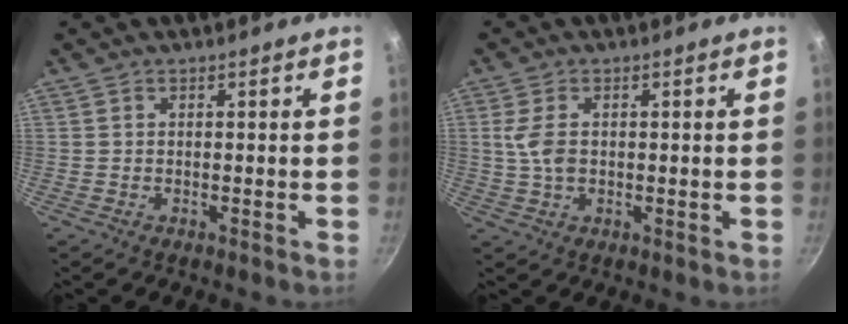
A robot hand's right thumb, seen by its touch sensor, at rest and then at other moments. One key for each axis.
{"total": 4.9, "fx": 0.5, "fy": 3.0, "fz": 3.9, "tx": -0.080, "ty": 0.004, "tz": 0.011}